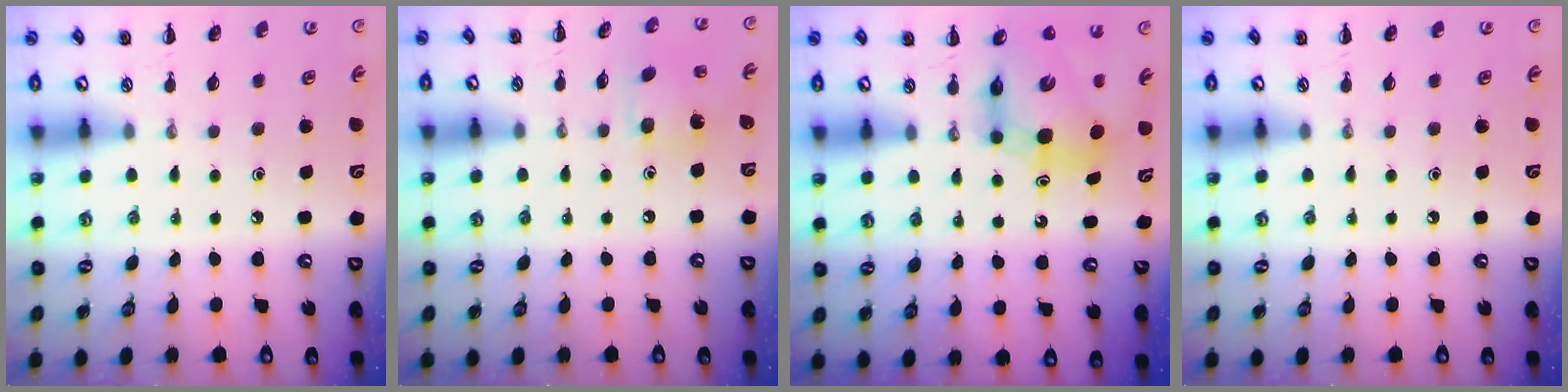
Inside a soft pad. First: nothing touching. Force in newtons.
{"total": 5.6, "press": 5.6, "slide": 0.7}
{"total": 8.8, "press": 8.4, "slide": 2.7}
{"total": 0.0}